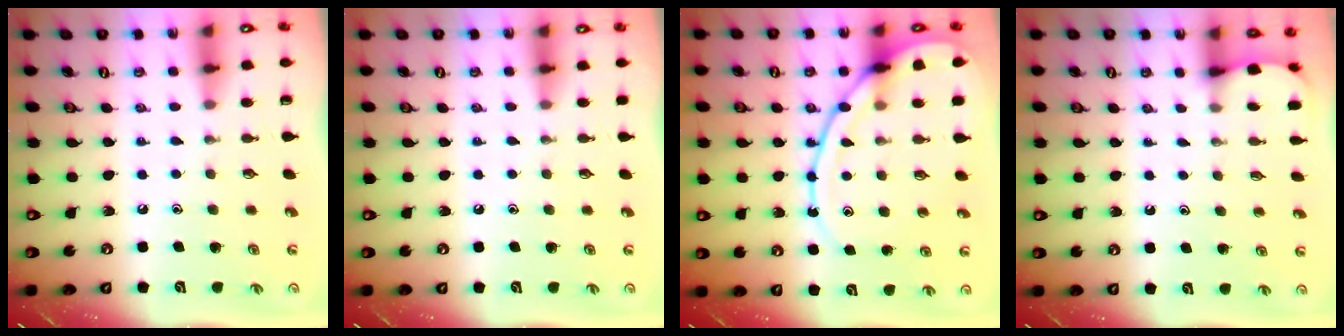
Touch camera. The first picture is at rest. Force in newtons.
{"total": 2.2, "press": 2.2, "slide": 0.3}
{"total": 13.9, "press": 13.8, "slide": 1.4}
{"total": 1.8, "press": 1.7, "slide": 0.2}